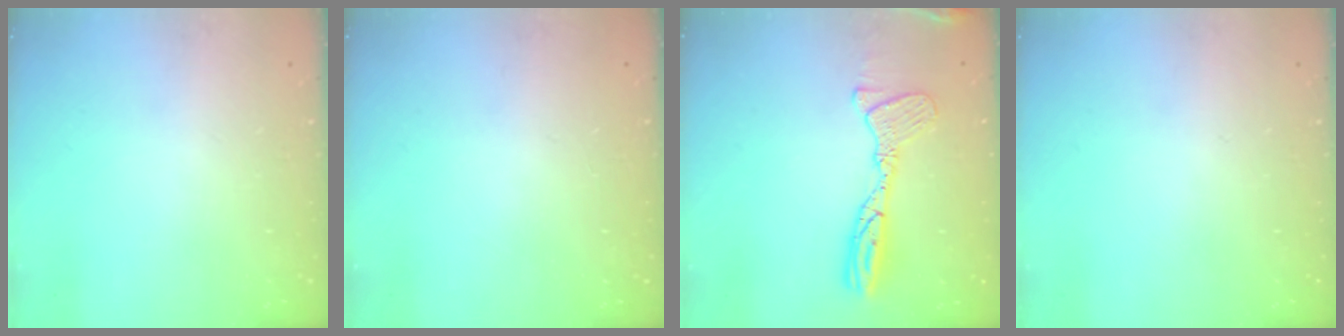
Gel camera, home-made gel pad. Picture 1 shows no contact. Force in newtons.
{"total": 0.0}
{"total": 13.5, "press": 13.5, "slide": 1.3}
{"total": 0.0}